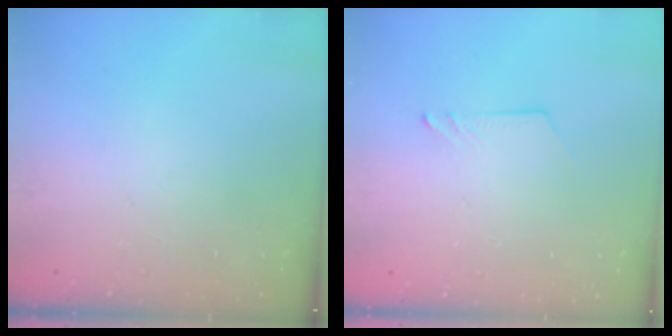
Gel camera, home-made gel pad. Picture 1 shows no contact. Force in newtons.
{"total": 1.2, "press": 1.2, "slide": 0.1}